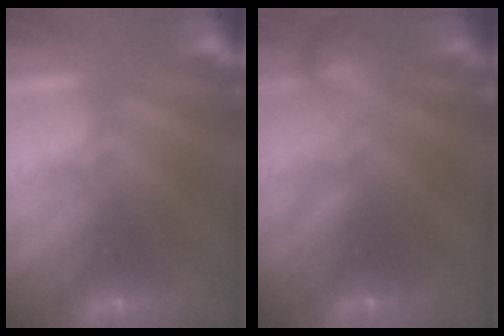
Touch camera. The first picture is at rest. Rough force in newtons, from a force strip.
{"total": 6.4}